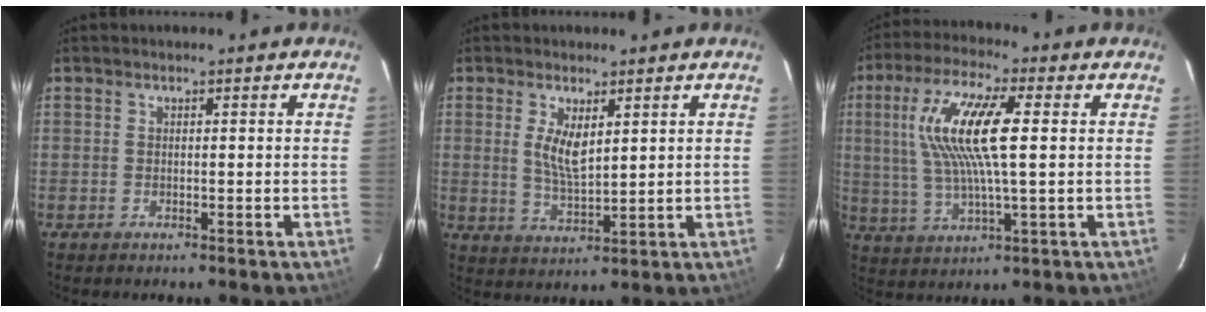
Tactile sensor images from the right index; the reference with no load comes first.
{"total": 5.7, "force": [1.9, 2.2, 4.8], "torque": [-0.089, -0.006, 0.041]}
{"total": 14.0, "force": [2.5, 2.9, 13.5], "torque": [-0.266, 0.009, 0.048]}